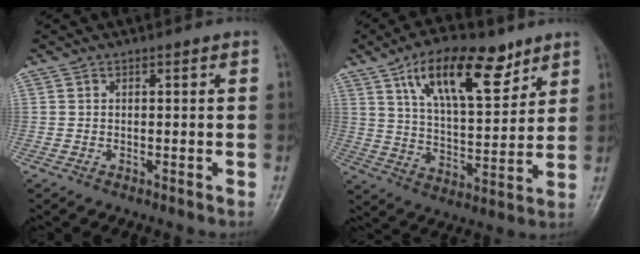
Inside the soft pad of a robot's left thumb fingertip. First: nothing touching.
{"total": 16.7, "force": [9.5, 7.1, 11.8], "torque": [-0.160, -0.039, 0.163]}